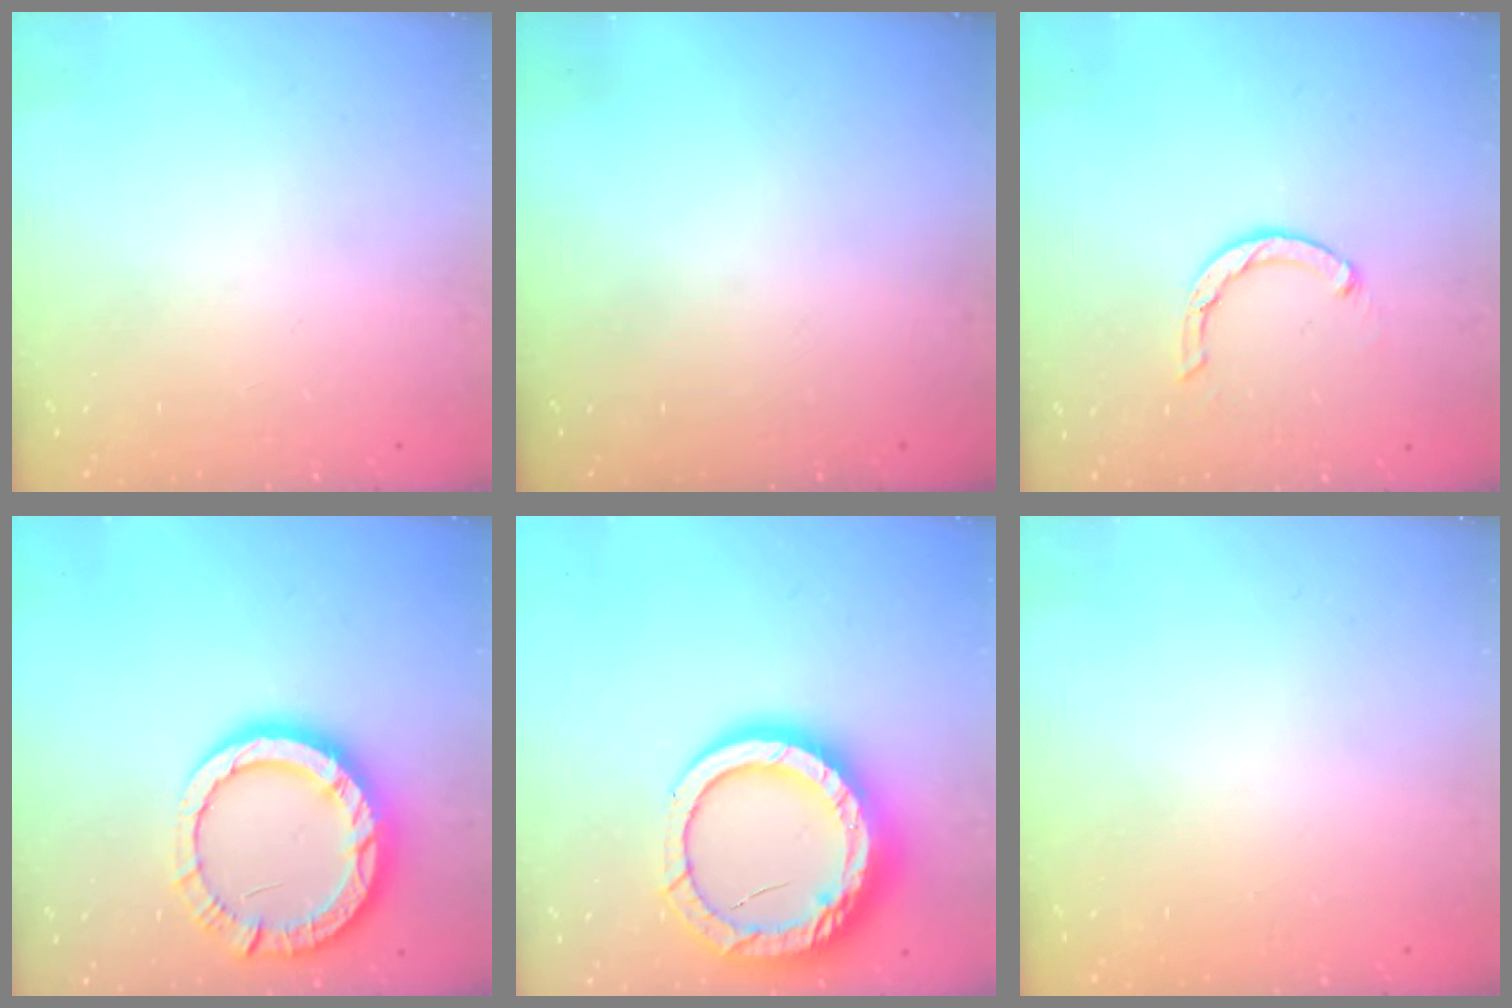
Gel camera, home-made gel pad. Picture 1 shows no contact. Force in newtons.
{"total": 0.0}
{"total": 3.6, "press": 3.5, "slide": 0.5}
{"total": 12.5, "press": 12.4, "slide": 0.9}
{"total": 21.8, "press": 21.7, "slide": 2.1}
{"total": 2.7, "press": 2.7, "slide": 0.2}